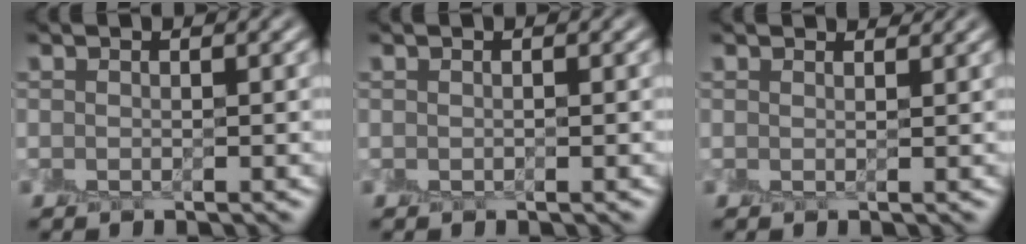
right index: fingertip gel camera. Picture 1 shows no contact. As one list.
[{"total": 0.0}, {"total": 1.2, "force": [1.1, 0.1, 0.5], "torque": [-0.008, -0.002, 0.005]}]